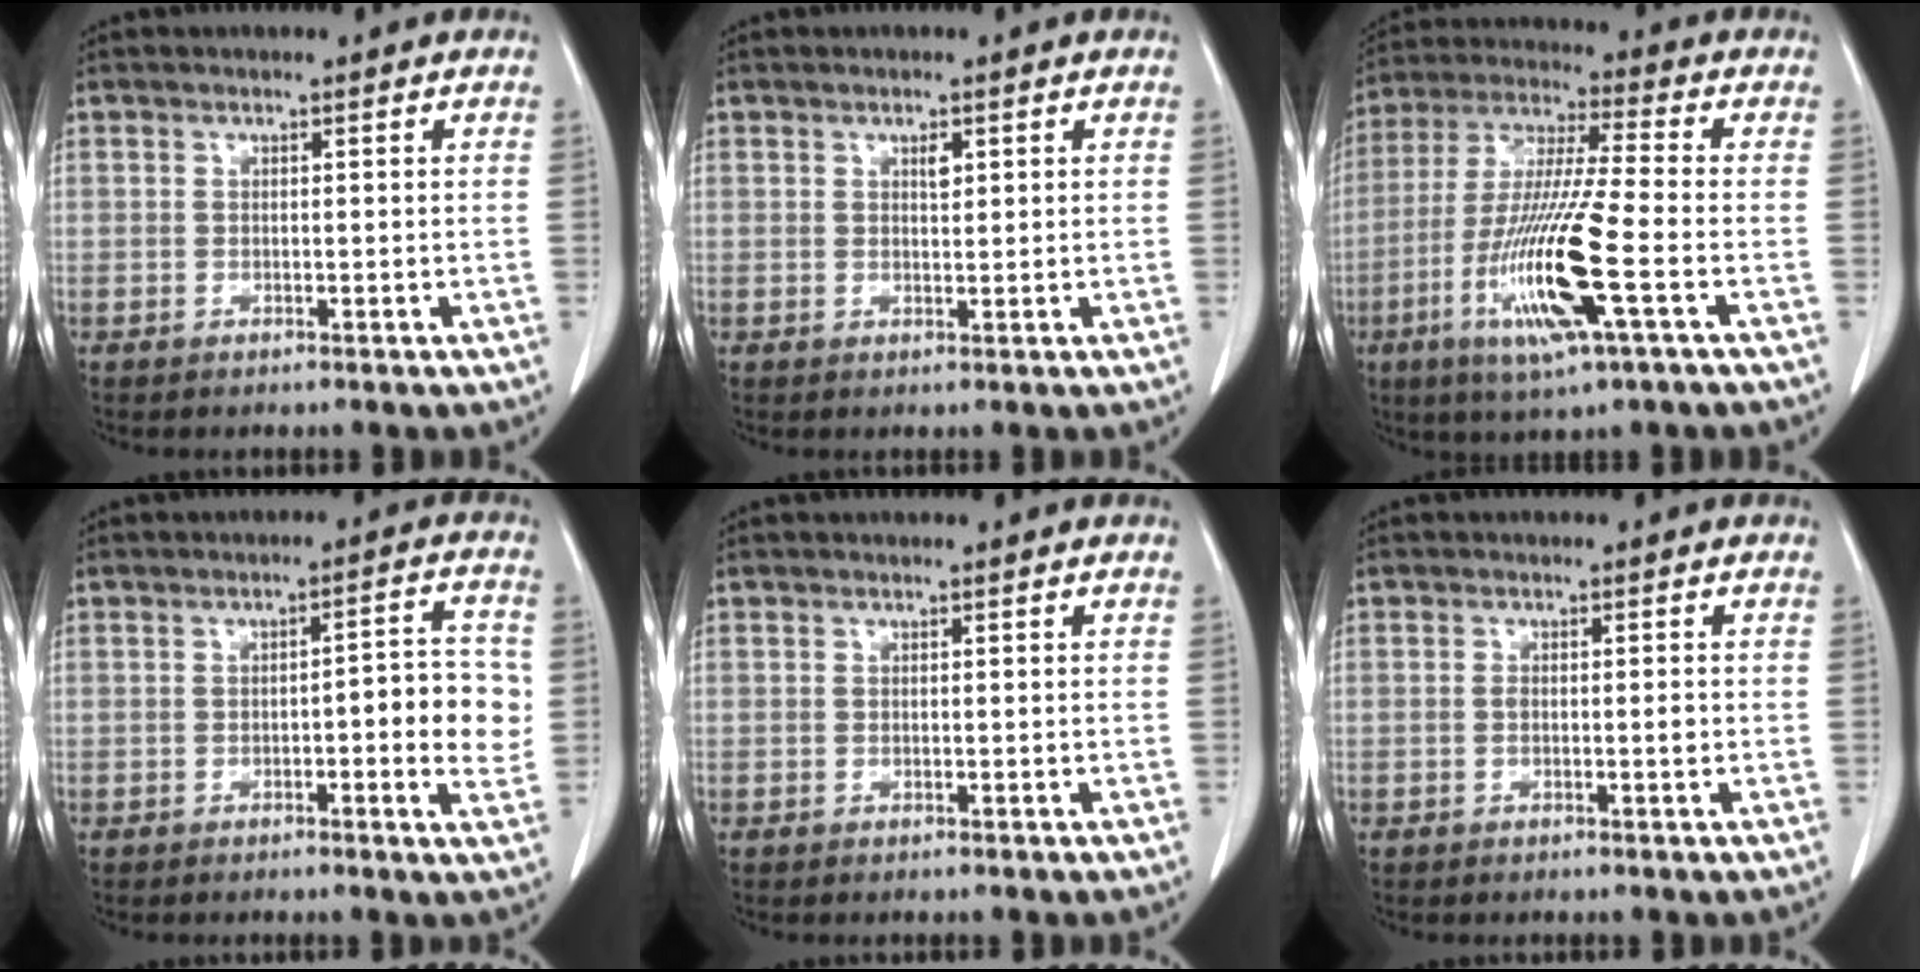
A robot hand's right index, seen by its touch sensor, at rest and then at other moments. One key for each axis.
{"total": 1.3, "fx": 0.6, "fy": 0.5, "fz": 1.0, "tx": -0.019, "ty": -0.003, "tz": 0.010}
{"total": 15.9, "fx": -5.1, "fy": 0.3, "fz": 15.0, "tx": -0.308, "ty": -0.021, "tz": -0.097}
{"total": 7.1, "fx": -0.7, "fy": 1.8, "fz": 6.8, "tx": -0.079, "ty": 0.011, "tz": -0.012}
{"total": 0.0}
{"total": 1.6, "fx": -0.1, "fy": 0.5, "fz": 1.5, "tx": -0.025, "ty": 0.002, "tz": 0.000}